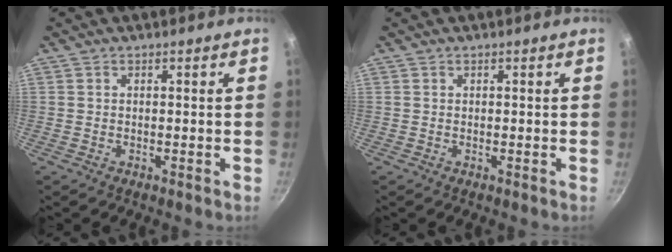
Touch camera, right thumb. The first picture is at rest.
{"total": 0.0}